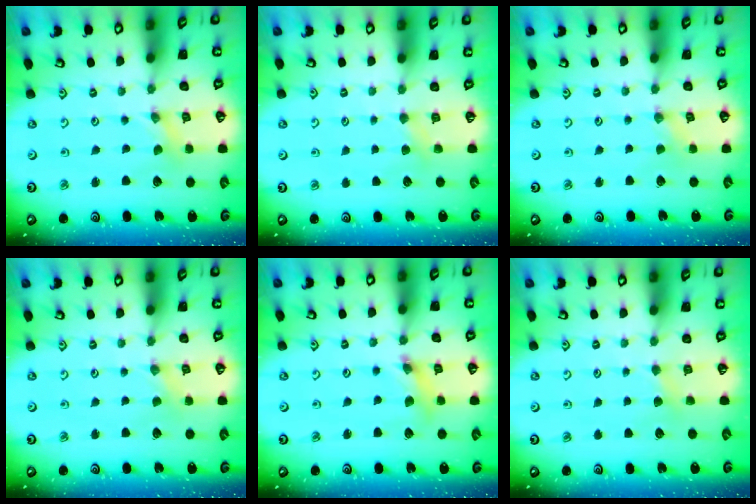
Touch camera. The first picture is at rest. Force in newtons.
{"total": 3.1, "press": 3.1, "slide": 0.5}
{"total": 0.0}
{"total": 0.0}
{"total": 6.0, "press": 5.9, "slide": 0.7}
{"total": 2.6, "press": 2.5, "slide": 0.4}